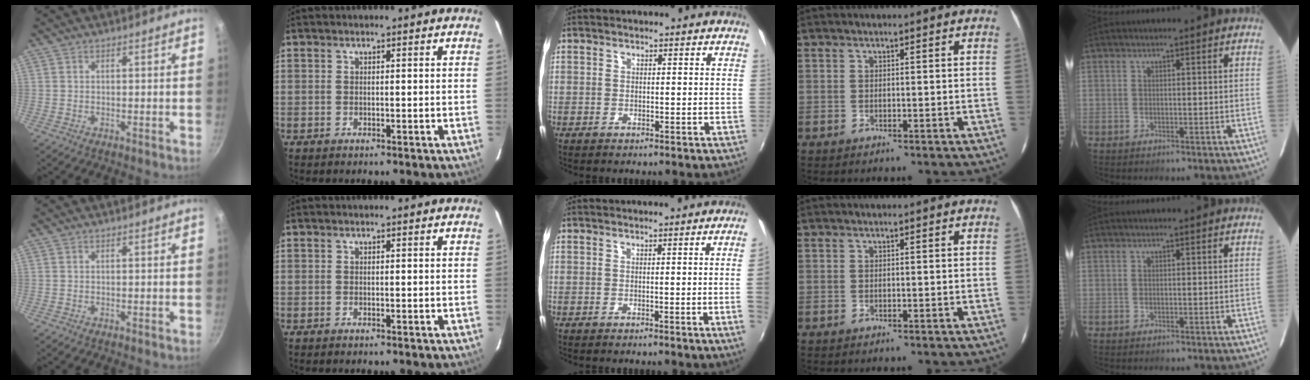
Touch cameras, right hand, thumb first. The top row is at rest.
{"middle": {"total": 3.4, "force": [0.0, -1.9, 2.8], "torque": [-0.042, -0.013, 0.006]}}